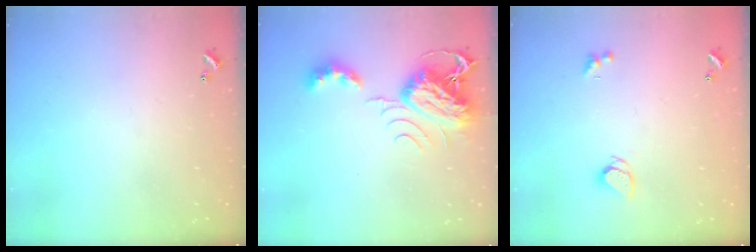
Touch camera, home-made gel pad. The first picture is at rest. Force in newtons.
{"total": 8.2, "press": 8.1, "slide": 1.2}
{"total": 1.9, "press": 1.8, "slide": 0.3}